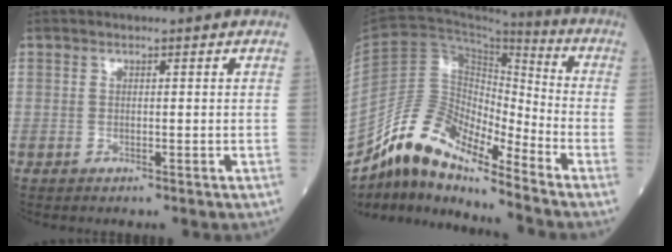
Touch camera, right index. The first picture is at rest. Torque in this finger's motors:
{"motor_torque": [1.11, -1.03, -0.24, -0.21]}